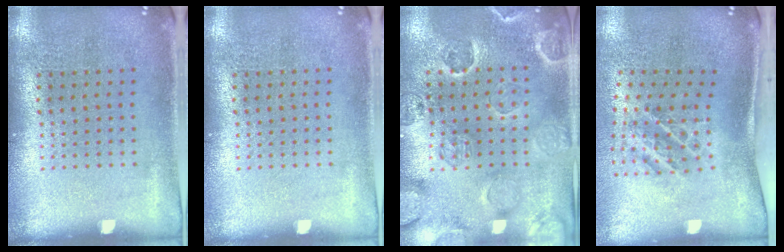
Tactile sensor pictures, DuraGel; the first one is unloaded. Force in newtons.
{"total": 0.0}
{"total": 2.5, "press": 2.3, "slide": 1.0}
{"total": 1.5, "press": 1.2, "slide": 0.9}